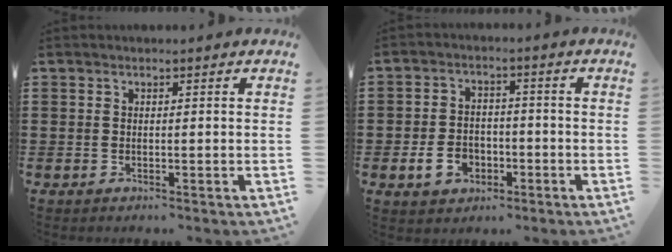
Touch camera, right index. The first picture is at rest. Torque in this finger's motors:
{"motor_torque": [1.07, 1.07, 0.25, 0.06]}